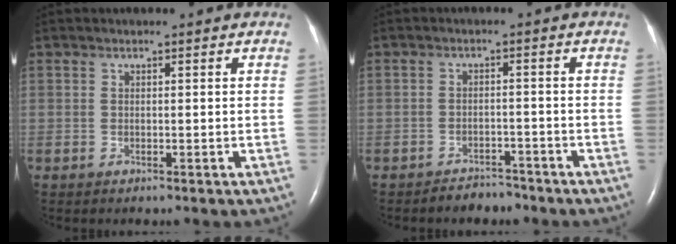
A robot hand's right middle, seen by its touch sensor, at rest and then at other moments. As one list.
[{"total": 3.2, "force": [-3.0, 1.3, 0.2], "torque": [-0.008, 0.001, -0.045]}]